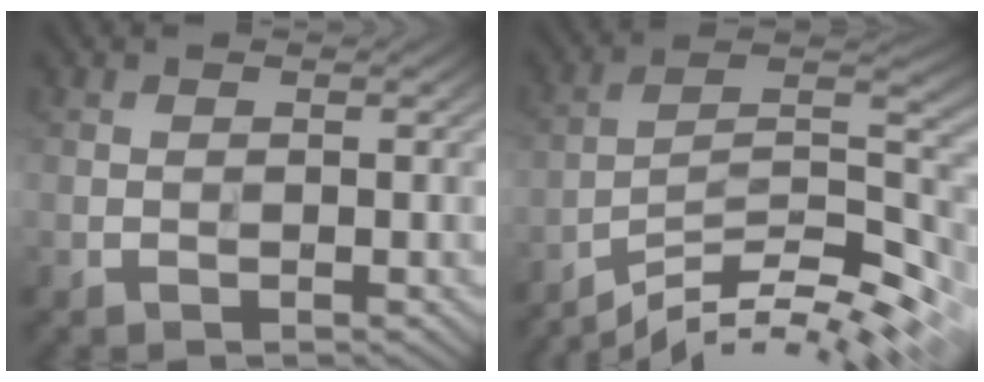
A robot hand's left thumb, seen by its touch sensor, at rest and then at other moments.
{"total": 12.4, "force": [-9.4, 2.1, 7.8], "torque": [-0.136, 0.012, -0.167]}